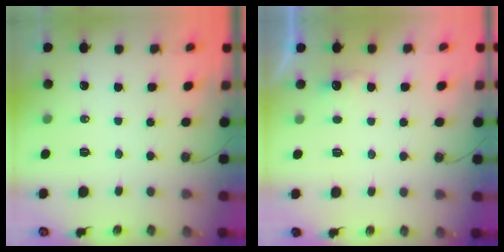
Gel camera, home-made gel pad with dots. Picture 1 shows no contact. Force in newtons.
{"total": 2.2, "press": 2.0, "slide": 0.9}